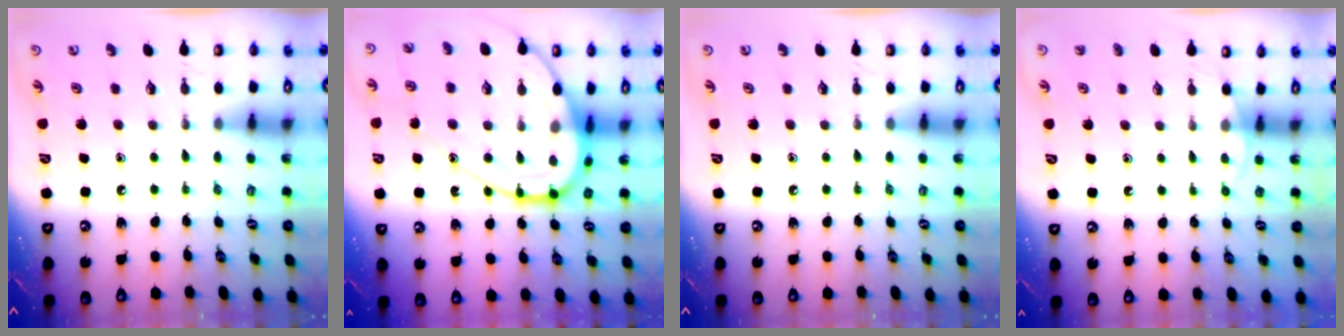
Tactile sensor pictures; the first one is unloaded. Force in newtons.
{"total": 15.9, "press": 15.9, "slide": 1.5}
{"total": 0.0}
{"total": 4.7, "press": 4.7, "slide": 0.3}